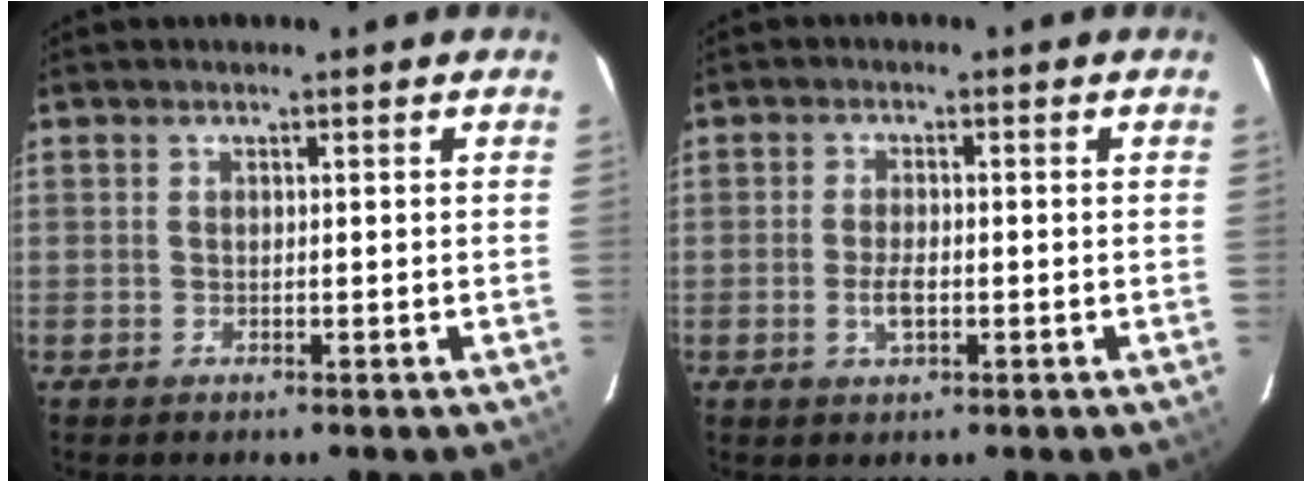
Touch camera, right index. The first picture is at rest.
{"total": 3.3, "force": [-0.9, 1.4, 2.8], "torque": [-0.057, 0.000, -0.016]}